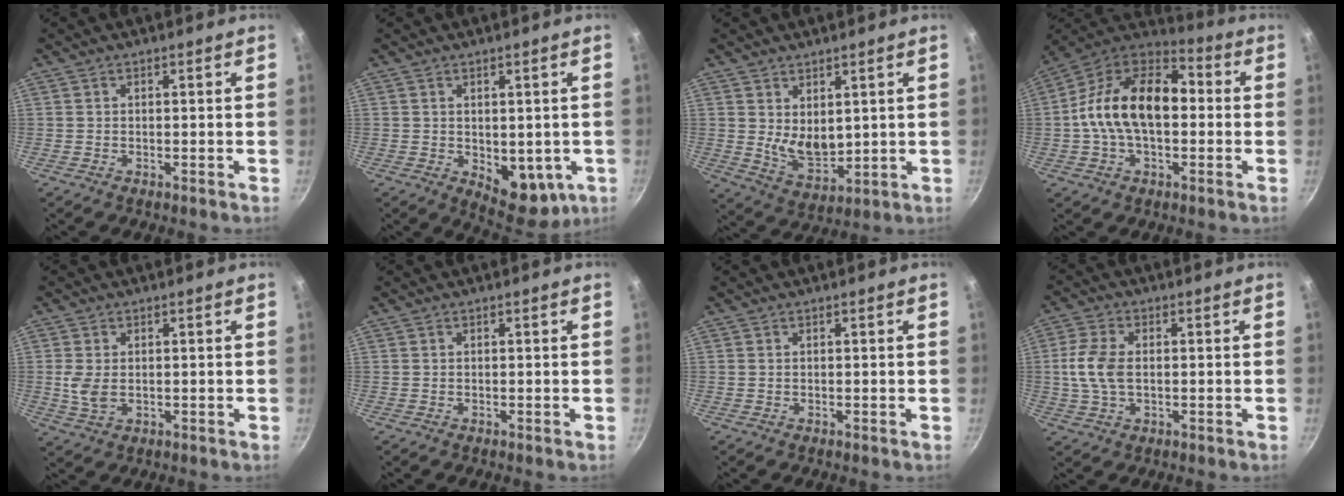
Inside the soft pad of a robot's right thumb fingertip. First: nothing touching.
{"total": 10.1, "force": [-1.6, 6.0, 7.9], "torque": [-0.071, -0.014, -0.006]}
{"total": 7.2, "force": [2.4, 4.3, 5.3], "torque": [-0.076, -0.031, 0.058]}
{"total": 19.5, "force": [-0.2, 12.0, 15.4], "torque": [-0.241, 0.045, -0.025]}
{"total": 4.6, "force": [0.2, 2.9, 3.6], "torque": [-0.073, -0.005, 0.007]}
{"total": 0.0}
{"total": 0.0}
{"total": 7.7, "force": [0.2, 4.7, 6.1], "torque": [-0.129, 0.010, 0.001]}